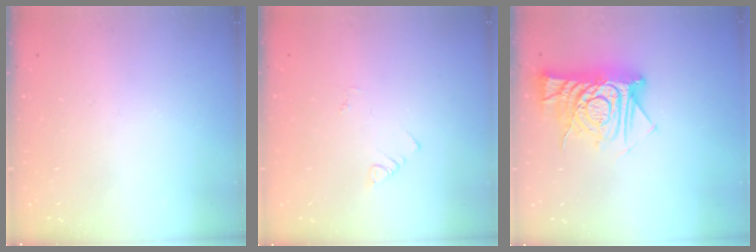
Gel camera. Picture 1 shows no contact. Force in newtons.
{"total": 1.1, "press": 1.1, "slide": 0.3}
{"total": 12.6, "press": 12.6, "slide": 1.1}